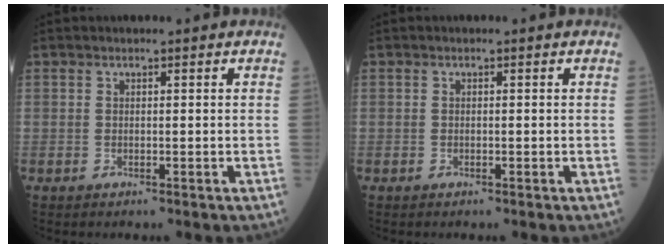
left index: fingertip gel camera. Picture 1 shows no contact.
{"total": 0.0}